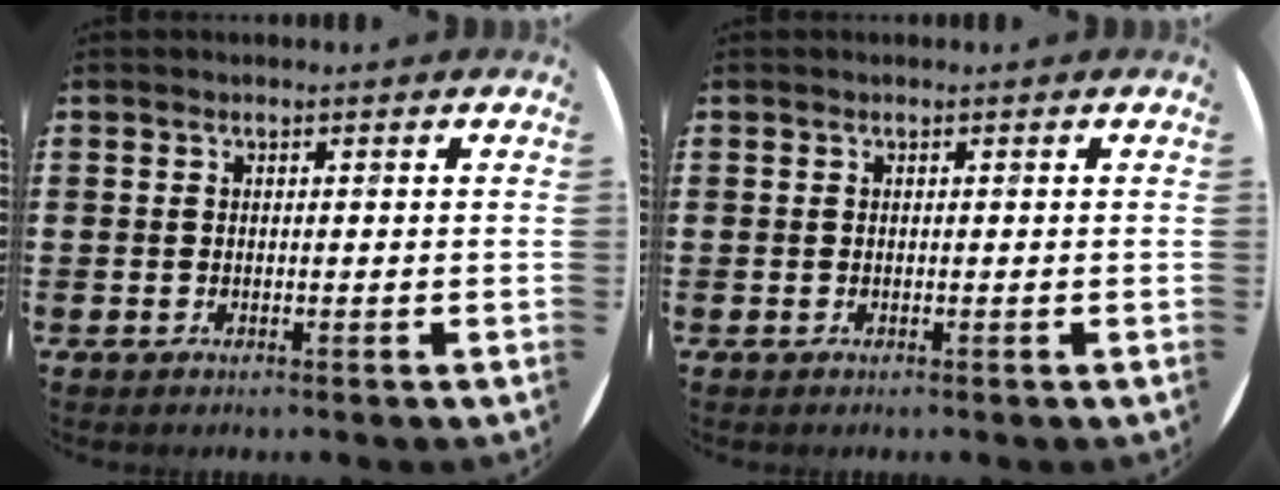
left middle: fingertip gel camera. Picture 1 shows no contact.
{"total": 0.0}